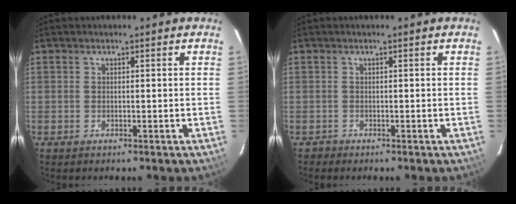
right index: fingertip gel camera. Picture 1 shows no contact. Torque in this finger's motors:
{"motor_torque": [0.07, 0.00, 0.02, 0.01]}